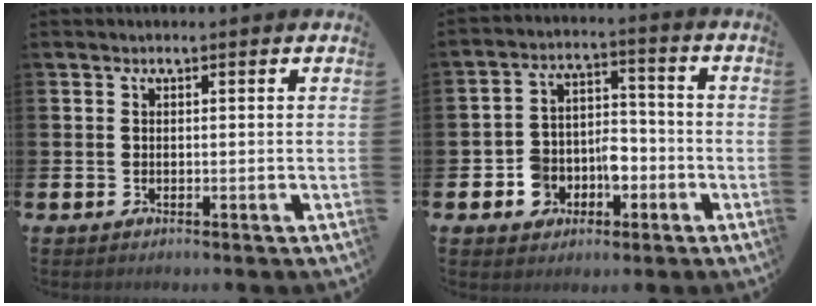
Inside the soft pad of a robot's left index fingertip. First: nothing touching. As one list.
[{"total": 6.0, "force": [-2.6, 4.7, 2.5], "torque": [-0.059, 0.013, -0.051]}]